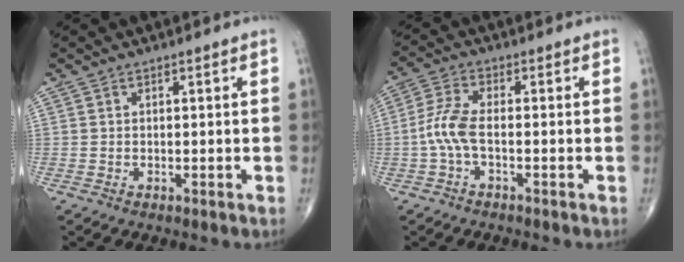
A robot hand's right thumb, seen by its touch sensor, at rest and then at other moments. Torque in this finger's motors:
{"motor_torque": [-0.28, 0.30, 0.52, -0.30, 0.15]}